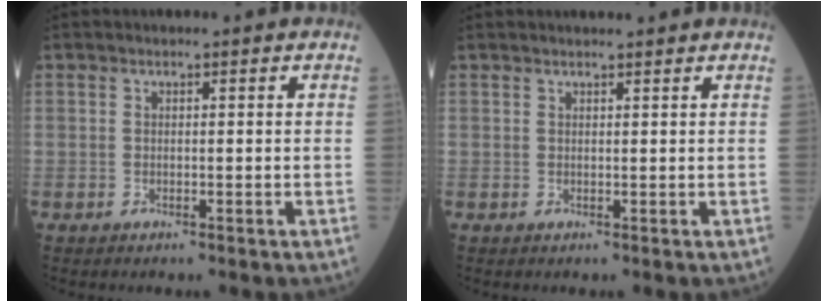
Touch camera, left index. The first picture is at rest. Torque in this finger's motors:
{"motor_torque": [1.07, -1.07, 0.13, 0.04]}